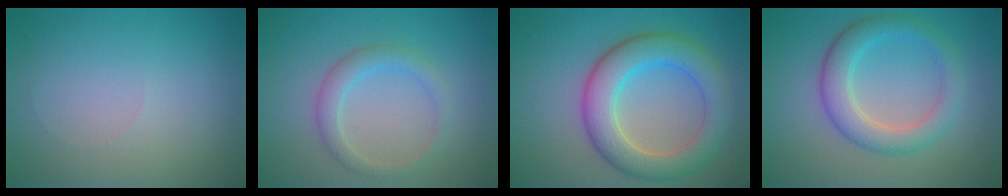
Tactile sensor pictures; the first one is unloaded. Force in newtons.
{"total": 2.4, "press": 2.4, "slide": 0.1}
{"total": 6.6, "press": 6.6, "slide": 0.1}
{"total": 4.4, "press": 4.4, "slide": 0.1}